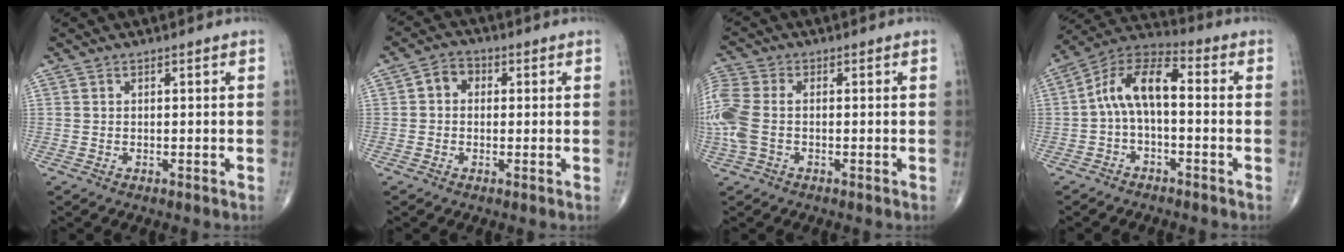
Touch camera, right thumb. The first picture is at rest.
{"total": 4.0, "force": [0.4, 3.3, 2.2], "torque": [-0.021, 0.014, -0.002]}
{"total": 9.4, "force": [-0.9, 5.8, 7.4], "torque": [-0.210, 0.016, -0.022]}
{"total": 10.3, "force": [-0.5, 5.1, 9.0], "torque": [-0.159, 0.045, -0.021]}